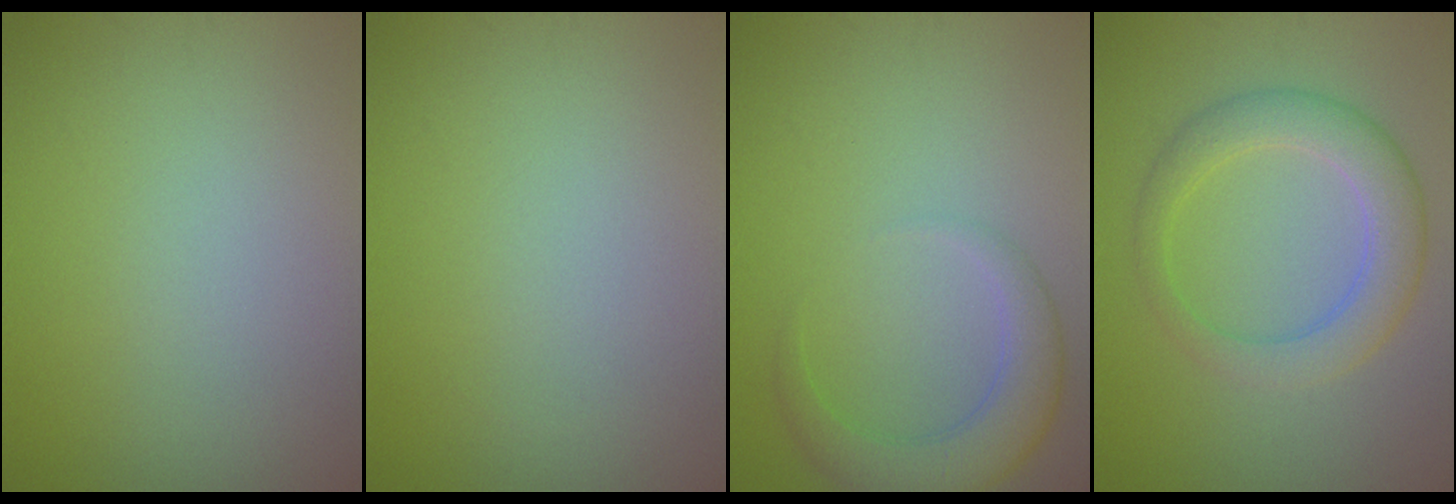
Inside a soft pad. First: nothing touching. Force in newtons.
{"total": 0.0}
{"total": 3.8, "press": 3.8, "slide": 0.4}
{"total": 4.5, "press": 4.5, "slide": 0.2}